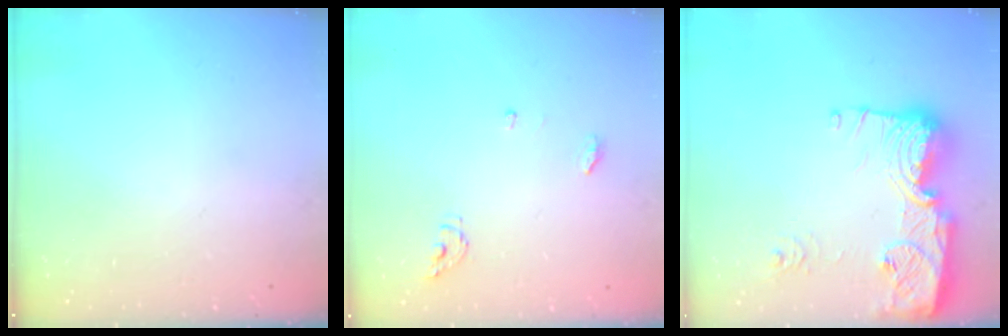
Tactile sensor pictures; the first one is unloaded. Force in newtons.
{"total": 4.3, "press": 4.3, "slide": 0.4}
{"total": 18.9, "press": 18.8, "slide": 1.7}